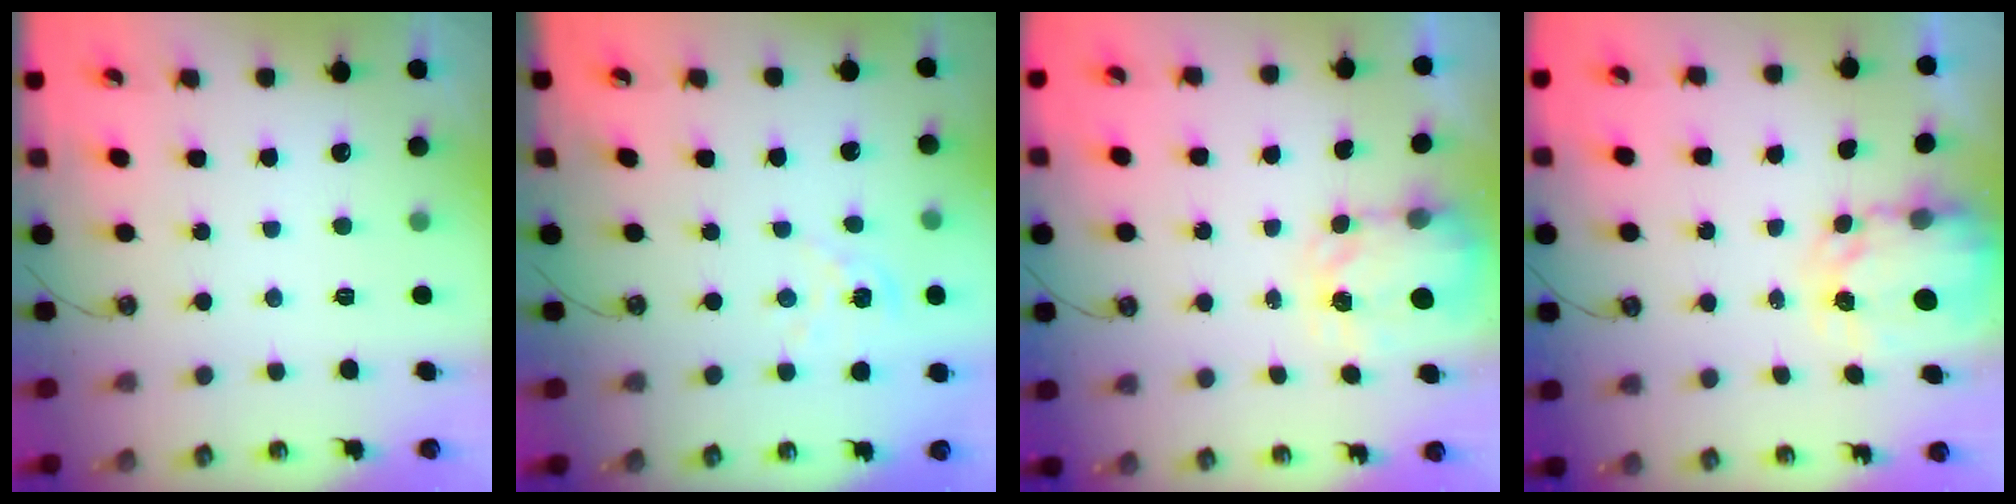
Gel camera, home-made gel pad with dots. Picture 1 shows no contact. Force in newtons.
{"total": 2.1, "press": 2.1, "slide": 0.2}
{"total": 3.5, "press": 3.5, "slide": 0.5}
{"total": 4.0, "press": 3.9, "slide": 0.3}